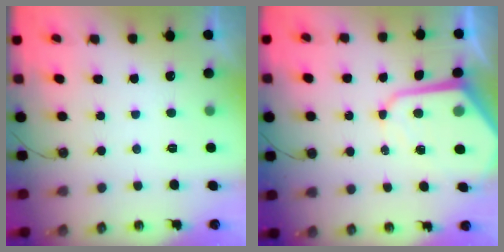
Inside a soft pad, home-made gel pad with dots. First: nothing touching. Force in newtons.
{"total": 10.4, "press": 10.4, "slide": 0.8}